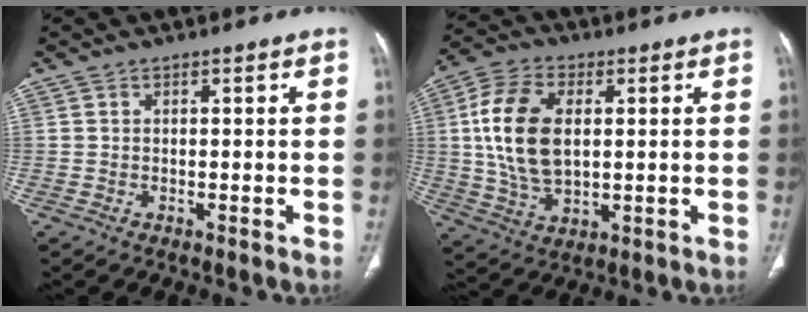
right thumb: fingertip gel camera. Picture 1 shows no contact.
{"total": 14.5, "force": [1.9, 8.4, 11.6], "torque": [-0.228, -0.002, 0.036]}